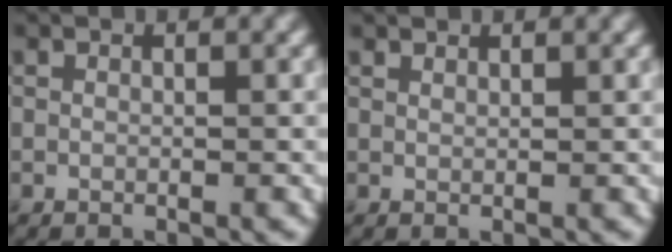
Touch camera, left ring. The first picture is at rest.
{"total": 0.9, "force": [0.9, 0.1, 0.2], "torque": [-0.001, -0.002, 0.013]}